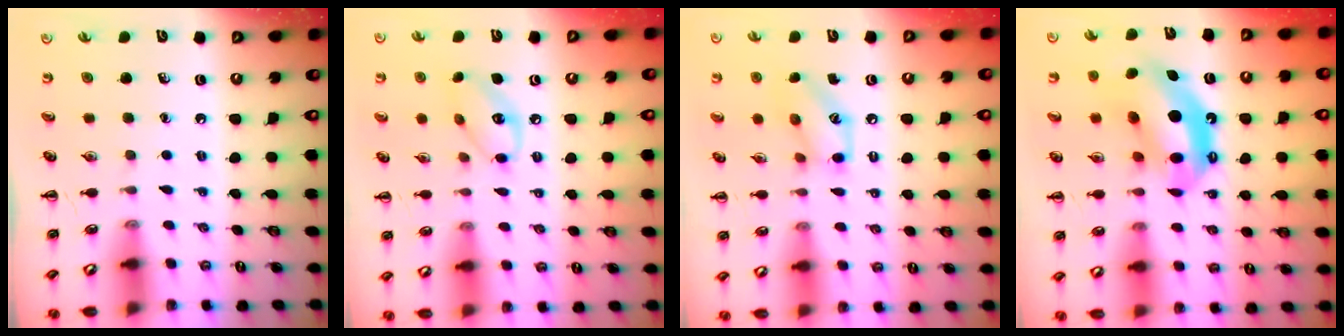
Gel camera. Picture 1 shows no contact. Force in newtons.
{"total": 7.9, "press": 7.8, "slide": 1.3}
{"total": 10.7, "press": 10.6, "slide": 0.6}
{"total": 13.6, "press": 13.1, "slide": 3.8}